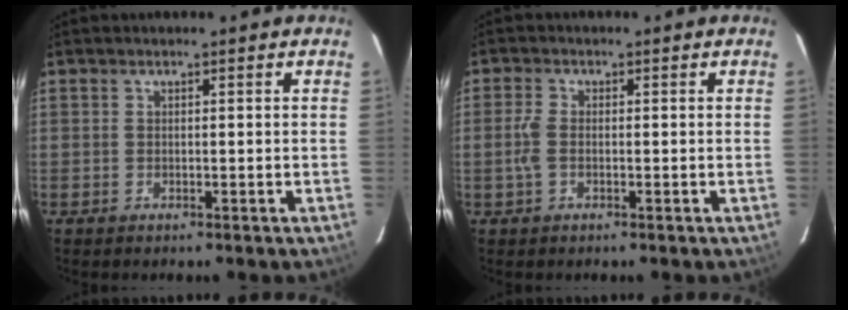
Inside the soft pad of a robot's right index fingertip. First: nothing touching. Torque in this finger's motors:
{"motor_torque": [0.53, 0.05, 0.28, 0.07]}